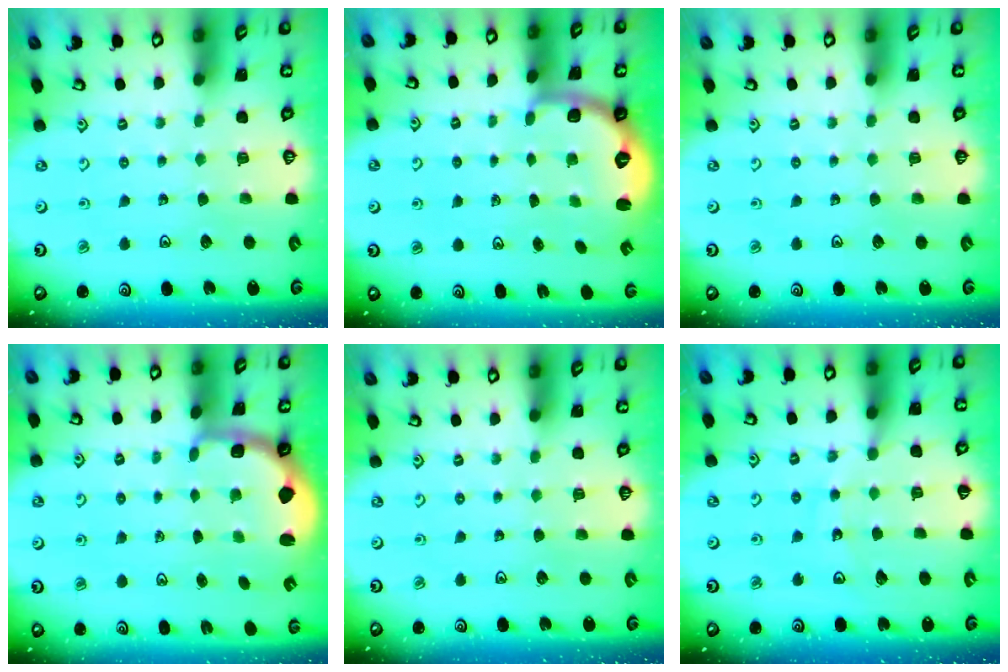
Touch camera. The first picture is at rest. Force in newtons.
{"total": 2.6, "press": 1.6, "slide": 2.1}
{"total": 0.0}
{"total": 2.5, "press": 1.2, "slide": 2.1}
{"total": 0.0}
{"total": 10.3, "press": 10.3, "slide": 1.3}